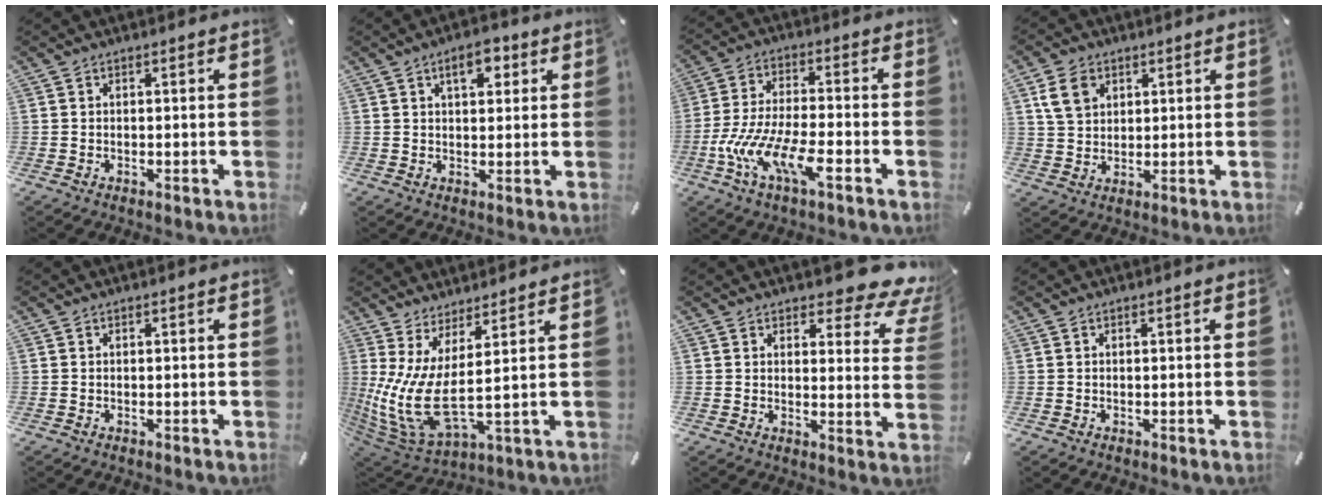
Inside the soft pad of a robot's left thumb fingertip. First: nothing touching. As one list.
[{"total": 6.1, "force": [2.8, 3.1, 4.5], "torque": [-0.055, -0.006, 0.040]}, {"total": 13.2, "force": [-6.4, 4.2, 10.7], "torque": [-0.224, 0.004, -0.115]}, {"total": 6.5, "force": [2.8, 5.1, 2.9], "torque": [-0.055, 0.005, 0.052]}, {"total": 0.0}, {"total": 12.0, "force": [1.2, 3.5, 11.4], "torque": [-0.261, -0.043, 0.021]}, {"total": 9.3, "force": [7.4, 3.6, 4.4], "torque": [-0.048, -0.065, 0.126]}, {"total": 0.0}]